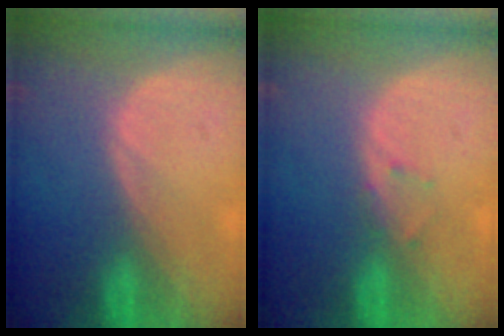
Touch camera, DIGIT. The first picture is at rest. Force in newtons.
{"total": 1.1, "press": 1.0, "slide": 0.2}